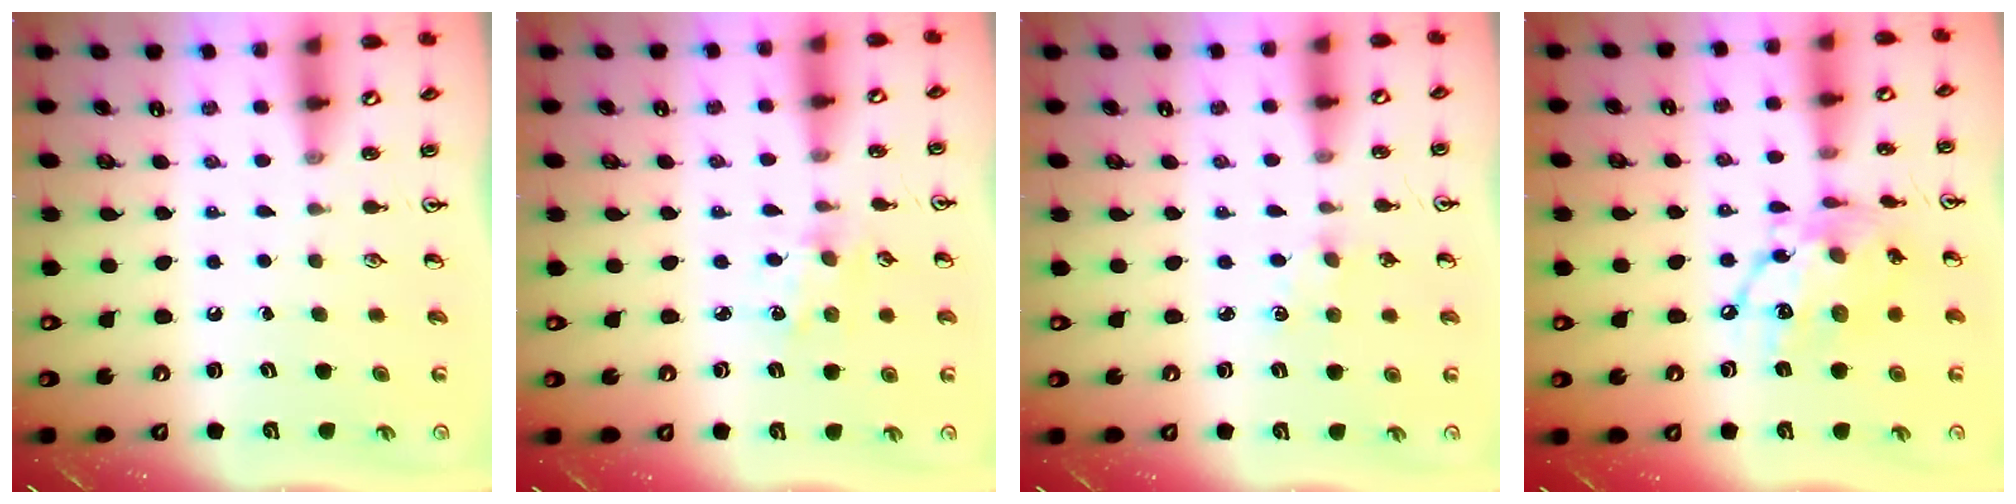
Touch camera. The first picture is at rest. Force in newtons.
{"total": 1.2, "press": 1.2, "slide": 0.2}
{"total": 1.7, "press": 1.6, "slide": 0.3}
{"total": 14.6, "press": 14.5, "slide": 1.4}